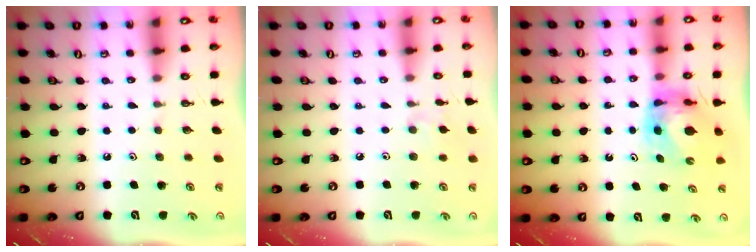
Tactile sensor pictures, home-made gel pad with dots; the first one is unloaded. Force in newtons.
{"total": 4.5, "press": 4.4, "slide": 0.7}
{"total": 6.3, "press": 6.3, "slide": 0.5}